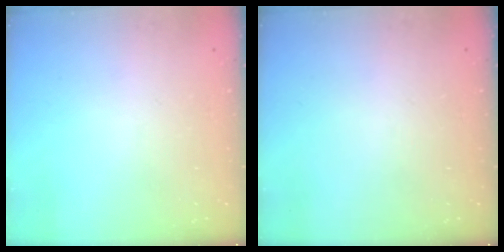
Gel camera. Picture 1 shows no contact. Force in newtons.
{"total": 0.0}